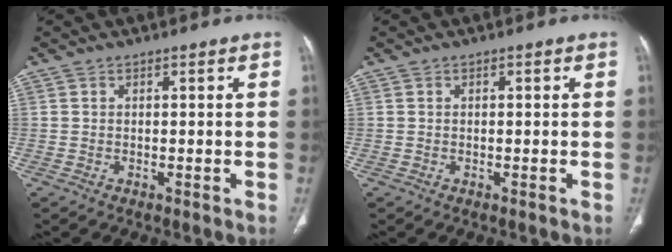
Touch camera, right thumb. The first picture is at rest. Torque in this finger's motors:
{"motor_torque": [-0.10, -0.28, -0.26, 0.27, -0.03]}